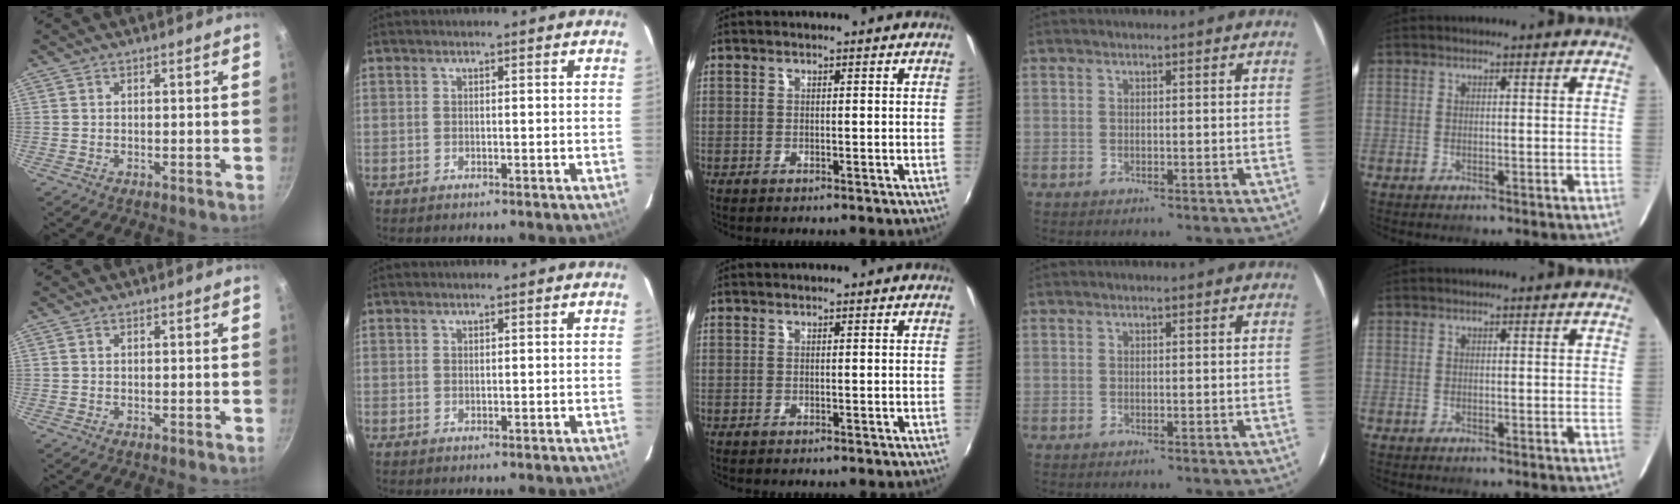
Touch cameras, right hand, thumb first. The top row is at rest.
{}